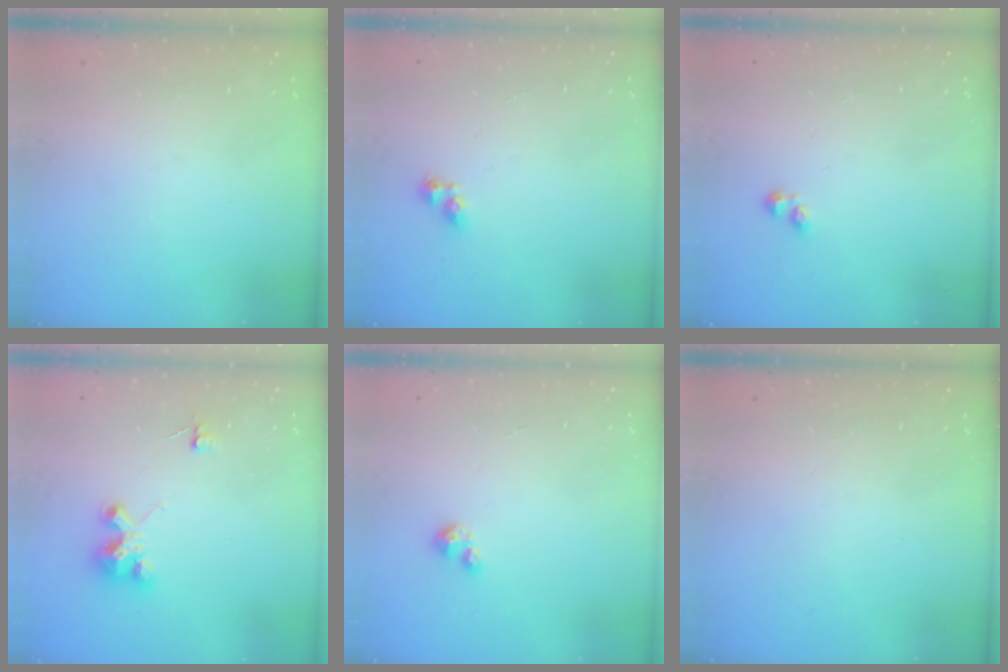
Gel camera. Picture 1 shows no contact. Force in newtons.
{"total": 5.0, "press": 4.9, "slide": 0.6}
{"total": 1.2, "press": 1.0, "slide": 0.6}
{"total": 4.1, "press": 4.1, "slide": 0.2}
{"total": 2.5, "press": 2.5, "slide": 0.3}
{"total": 0.0}